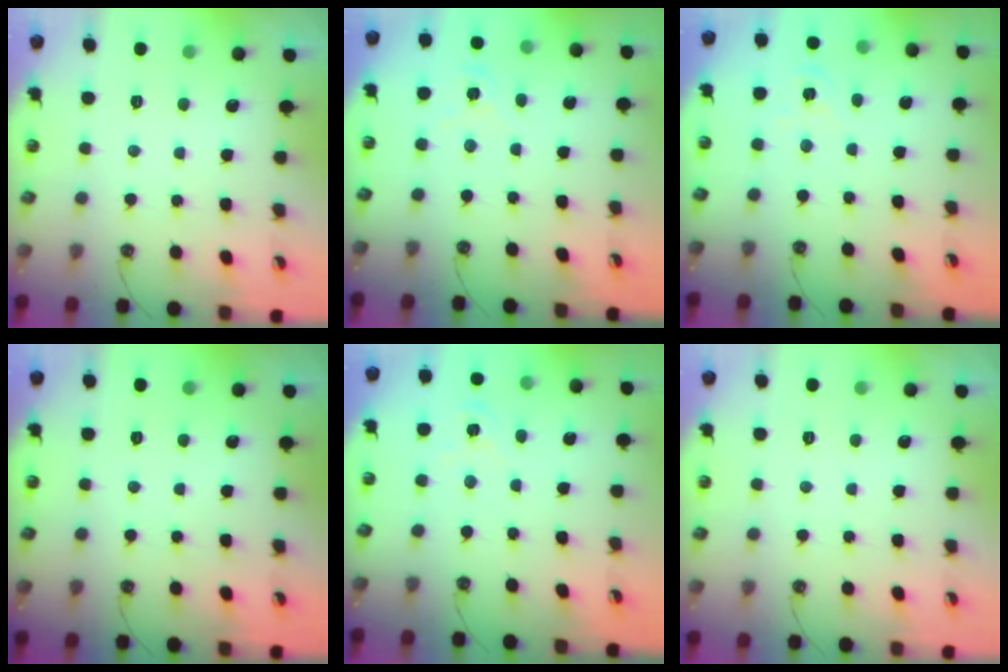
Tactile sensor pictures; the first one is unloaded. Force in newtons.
{"total": 2.4, "press": 2.4, "slide": 0.2}
{"total": 1.9, "press": 1.8, "slide": 0.3}
{"total": 0.0}
{"total": 1.9, "press": 1.8, "slide": 0.3}
{"total": 0.0}